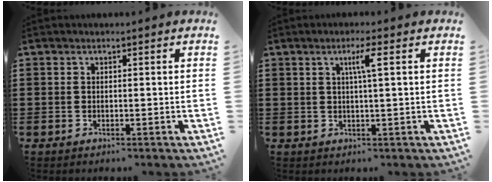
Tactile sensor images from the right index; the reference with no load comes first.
{"total": 3.1, "force": [0.9, -0.1, 3.0], "torque": [-0.060, 0.001, 0.011]}